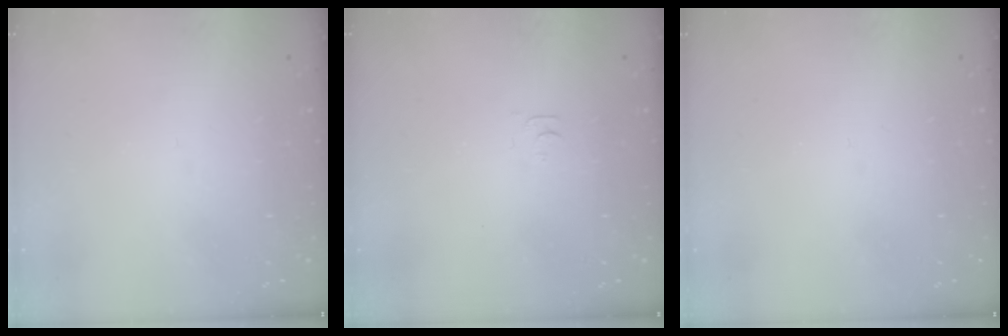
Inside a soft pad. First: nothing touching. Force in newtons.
{"total": 3.8, "press": 3.8, "slide": 0.6}
{"total": 0.0}